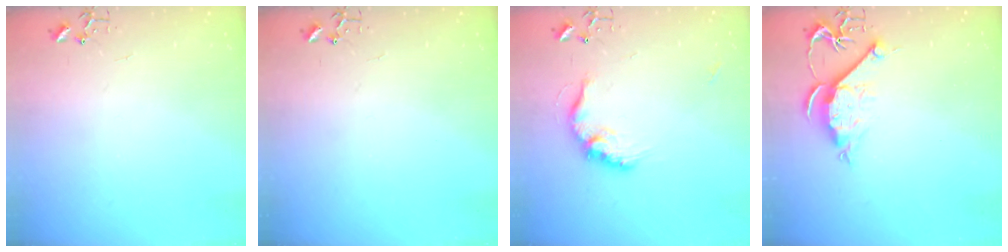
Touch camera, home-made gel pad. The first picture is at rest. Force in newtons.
{"total": 0.0}
{"total": 13.0, "press": 13.0, "slide": 1.0}
{"total": 8.6, "press": 8.6, "slide": 0.1}